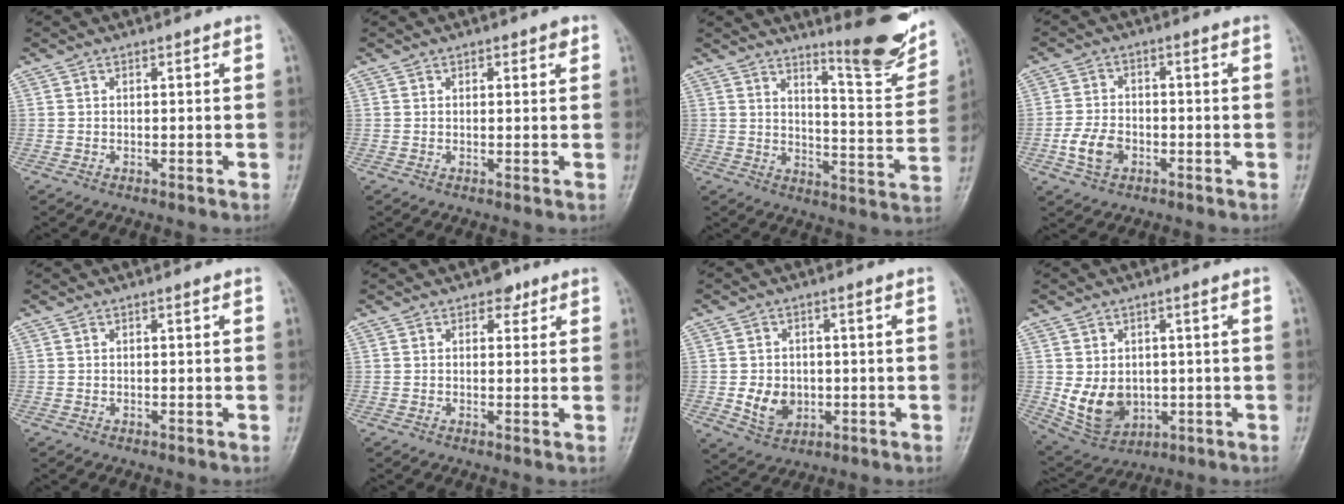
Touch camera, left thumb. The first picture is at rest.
{"total": 1.7, "force": [0.9, 0.9, 1.0], "torque": [-0.003, -0.002, 0.011]}
{"total": 14.1, "force": [10.5, 2.6, 9.1], "torque": [-0.095, -0.079, 0.150]}
{"total": 6.0, "force": [-2.2, 4.1, 3.8], "torque": [-0.068, 0.010, -0.043]}
{"total": 0.0}
{"total": 2.4, "force": [1.4, 1.7, 1.0], "torque": [0.004, -0.004, 0.014]}
{"total": 6.6, "force": [-0.9, 5.3, 3.8], "torque": [-0.047, -0.001, -0.006]}
{"total": 9.3, "force": [-0.5, 7.2, 5.9], "torque": [-0.082, -0.010, 0.014]}